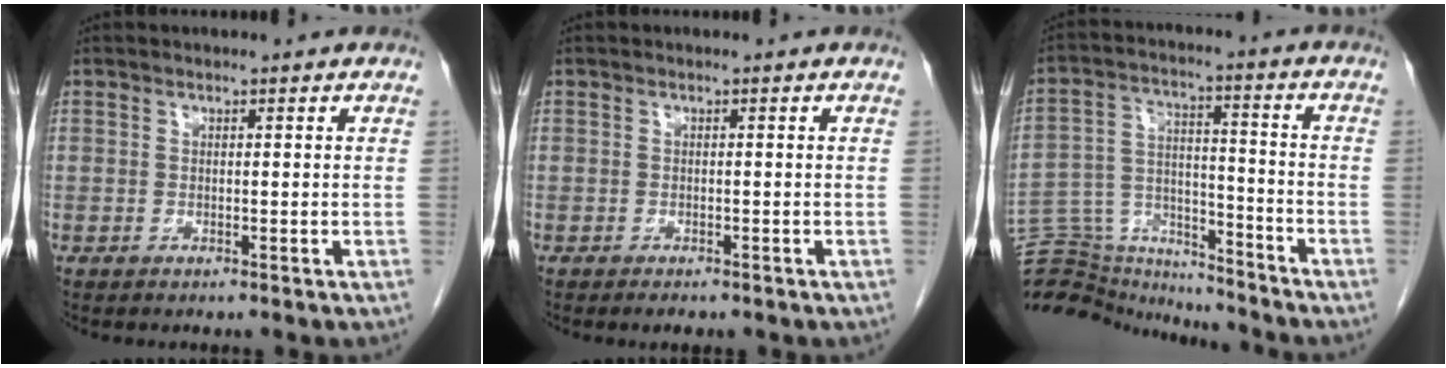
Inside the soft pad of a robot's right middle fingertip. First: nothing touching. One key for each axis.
{"total": 1.9, "fx": -1.4, "fy": 0.7, "fz": 1.0, "tx": -0.012, "ty": -0.003, "tz": -0.013}
{"total": 17.2, "fx": -16.6, "fy": 3.2, "fz": 3.1, "tx": -0.071, "ty": 0.035, "tz": -0.265}